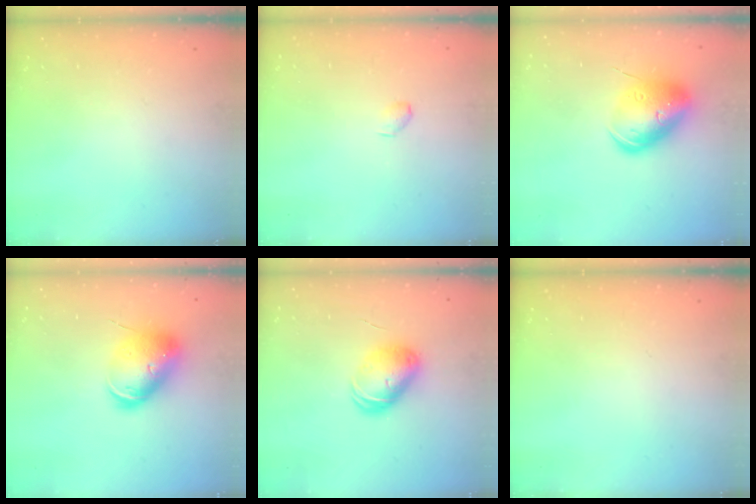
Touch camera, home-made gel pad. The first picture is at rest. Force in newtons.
{"total": 2.9, "press": 2.9, "slide": 0.5}
{"total": 14.3, "press": 14.1, "slide": 2.4}
{"total": 12.8, "press": 12.6, "slide": 2.3}
{"total": 8.4, "press": 8.3, "slide": 0.7}
{"total": 0.0}